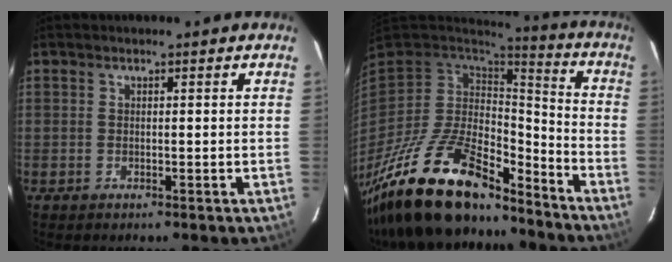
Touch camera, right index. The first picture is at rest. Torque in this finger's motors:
{"motor_torque": [1.18, -0.96, 1.05, 0.21]}